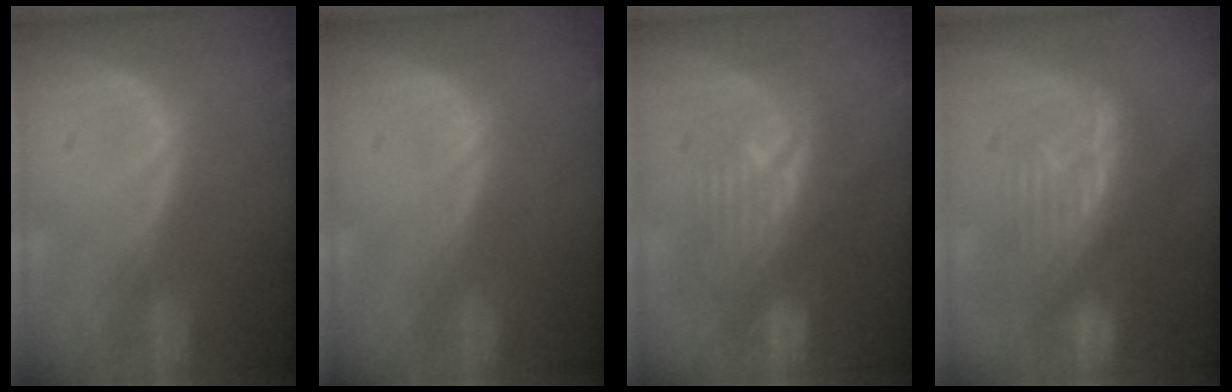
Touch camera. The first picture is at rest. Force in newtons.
{"total": 0.0}
{"total": 8.0, "press": 7.8, "slide": 1.9}
{"total": 9.7, "press": 8.9, "slide": 3.8}